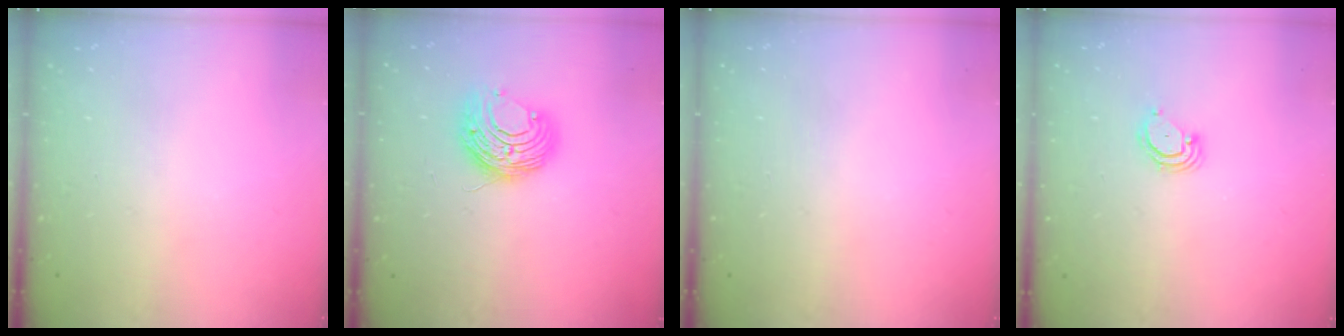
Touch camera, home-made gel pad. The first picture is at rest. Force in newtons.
{"total": 8.8, "press": 8.8, "slide": 0.3}
{"total": 0.0}
{"total": 3.5, "press": 3.5, "slide": 0.3}